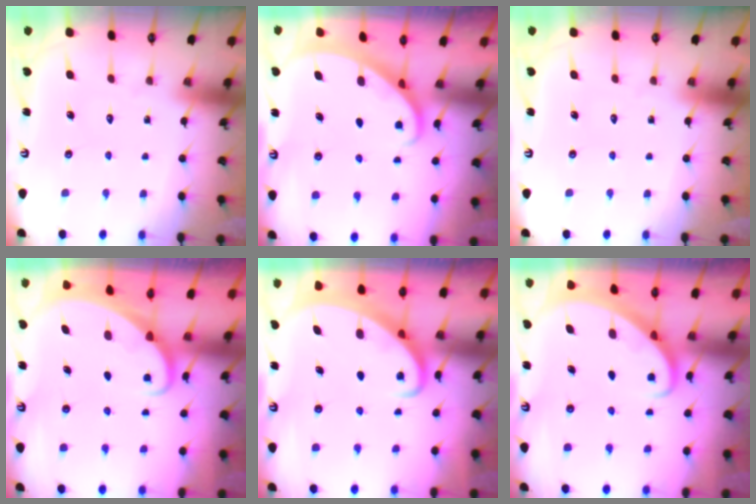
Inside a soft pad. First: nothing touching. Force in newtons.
{"total": 2.2, "press": 2.2, "slide": 0.1}
{"total": 0.0}
{"total": 1.8, "press": 1.8, "slide": 0.0}
{"total": 2.2, "press": 2.2, "slide": 0.4}
{"total": 2.7, "press": 2.7, "slide": 0.2}